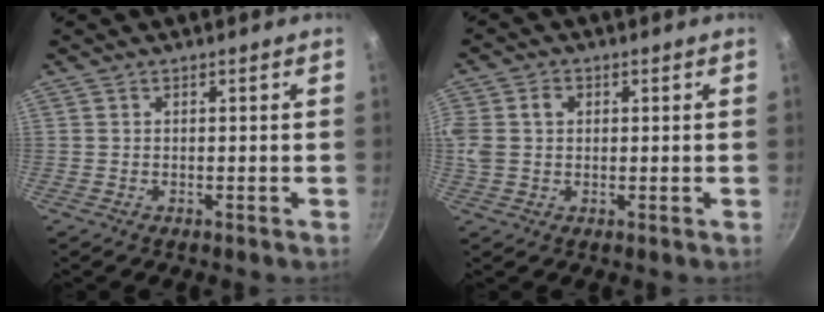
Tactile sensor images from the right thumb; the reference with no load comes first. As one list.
[{"total": 6.5, "force": [1.2, 5.0, 3.9], "torque": [-0.080, 0.013, 0.019]}]